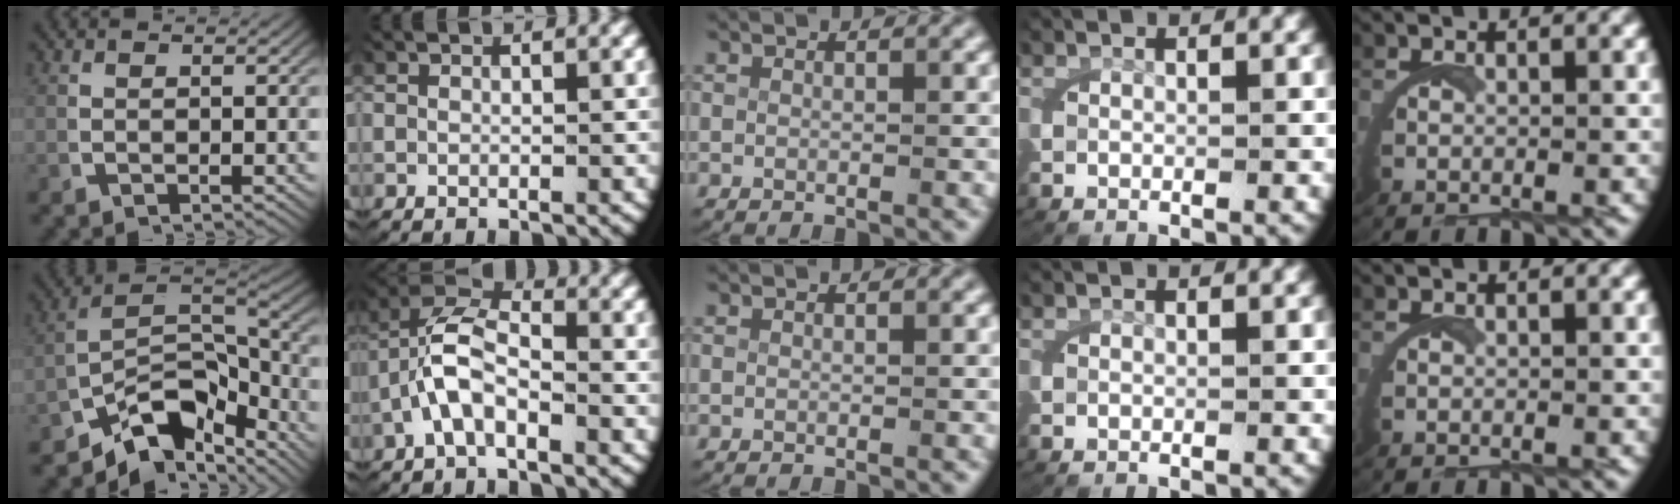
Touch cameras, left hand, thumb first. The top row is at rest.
{"thumb": {"total": 10.5, "force": [-4.4, 6.0, 7.4], "torque": [-0.129, -0.037, -0.057]}, "index": {"total": 5.2, "force": [-0.1, 3.7, 3.7], "torque": [-0.073, -0.001, -0.016]}}